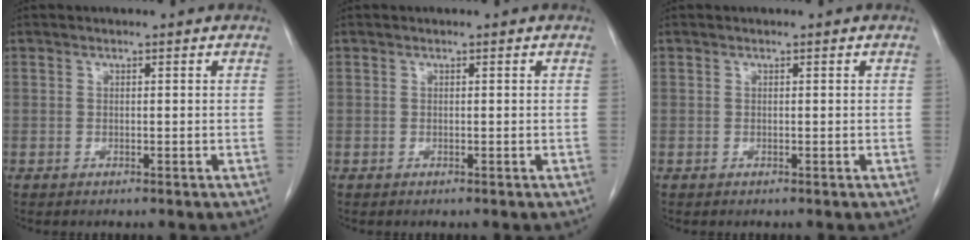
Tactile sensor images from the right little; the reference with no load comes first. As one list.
[{"total": 0.0}, {"total": 0.0}]